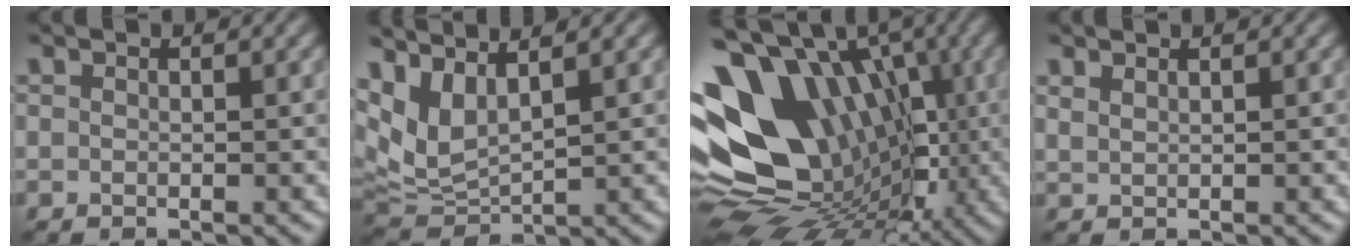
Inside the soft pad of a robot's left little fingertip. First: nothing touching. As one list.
[{"total": 5.9, "force": [3.2, 2.6, 4.3], "torque": [-0.108, -0.002, 0.070]}, {"total": 15.4, "force": [1.0, 11.8, 9.9], "torque": [-0.190, 0.007, 0.014]}, {"total": 1.0, "force": [0.9, 0.1, 0.4], "torque": [-0.010, -0.001, 0.017]}]